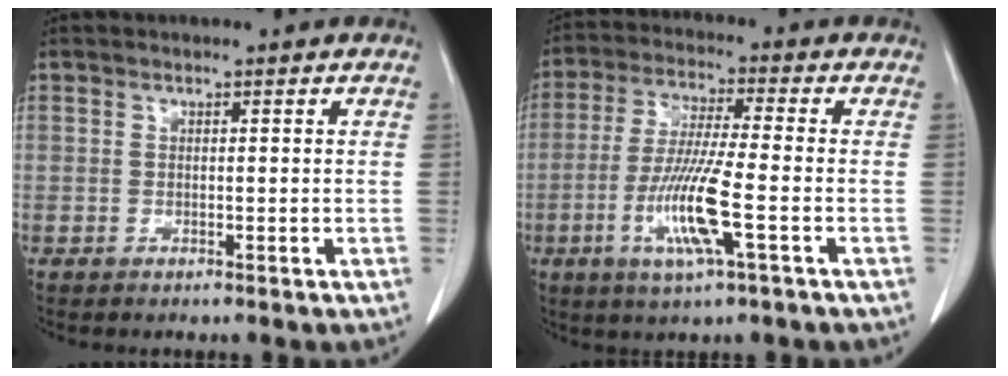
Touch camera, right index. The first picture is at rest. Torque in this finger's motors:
{"motor_torque": [1.85, -0.28, 0.86, 0.19]}